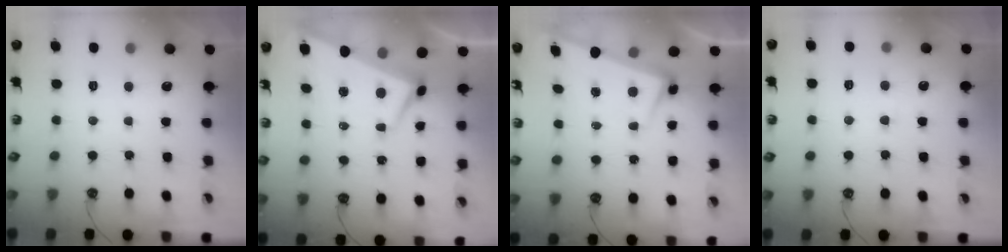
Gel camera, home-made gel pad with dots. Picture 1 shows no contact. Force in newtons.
{"total": 1.2, "press": 0.3, "slide": 1.1}
{"total": 2.9, "press": 2.8, "slide": 1.0}
{"total": 0.7, "press": 0.5, "slide": 0.5}